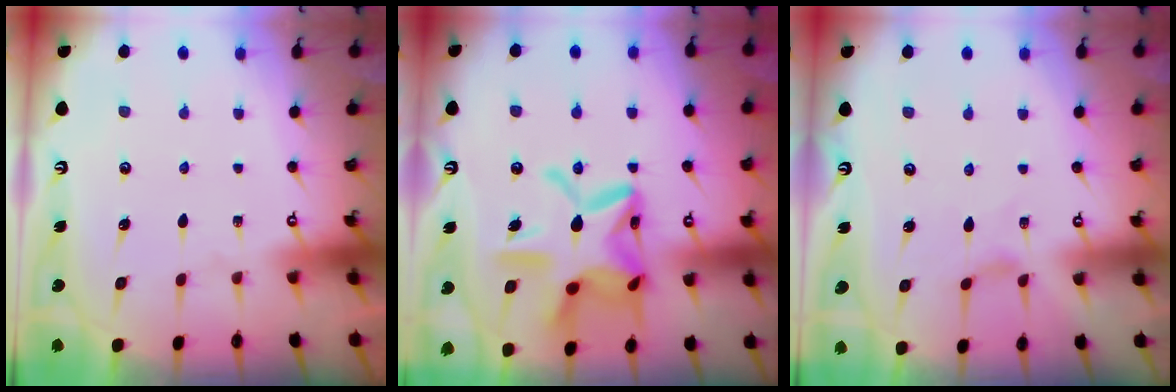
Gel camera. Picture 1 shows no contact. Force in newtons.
{"total": 20.5, "press": 20.4, "slide": 1.9}
{"total": 0.5, "press": 0.5, "slide": 0.2}